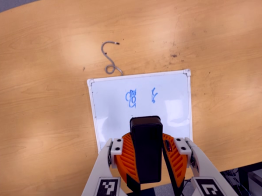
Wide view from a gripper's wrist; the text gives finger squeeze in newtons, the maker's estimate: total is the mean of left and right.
{"total": 10.0, "left": 10.2, "right": 9.9}